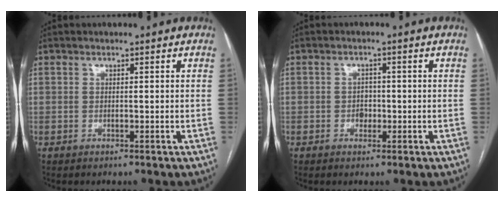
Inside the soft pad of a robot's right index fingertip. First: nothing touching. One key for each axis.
{"total": 2.0, "fx": -0.4, "fy": 1.6, "fz": 1.1, "tx": -0.012, "ty": 0.006, "tz": -0.006}